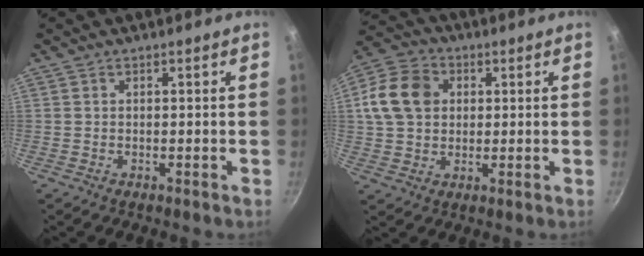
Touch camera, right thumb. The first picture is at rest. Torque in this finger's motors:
{"motor_torque": [0.10, 0.11, 0.03, -0.02, 0.10]}